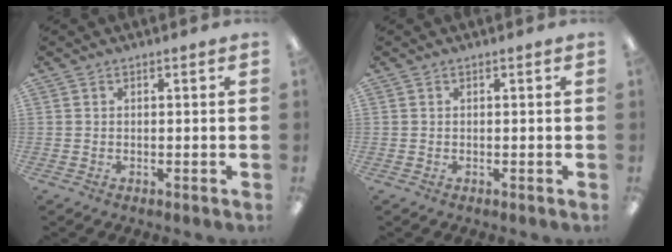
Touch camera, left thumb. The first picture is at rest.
{"total": 0.0}